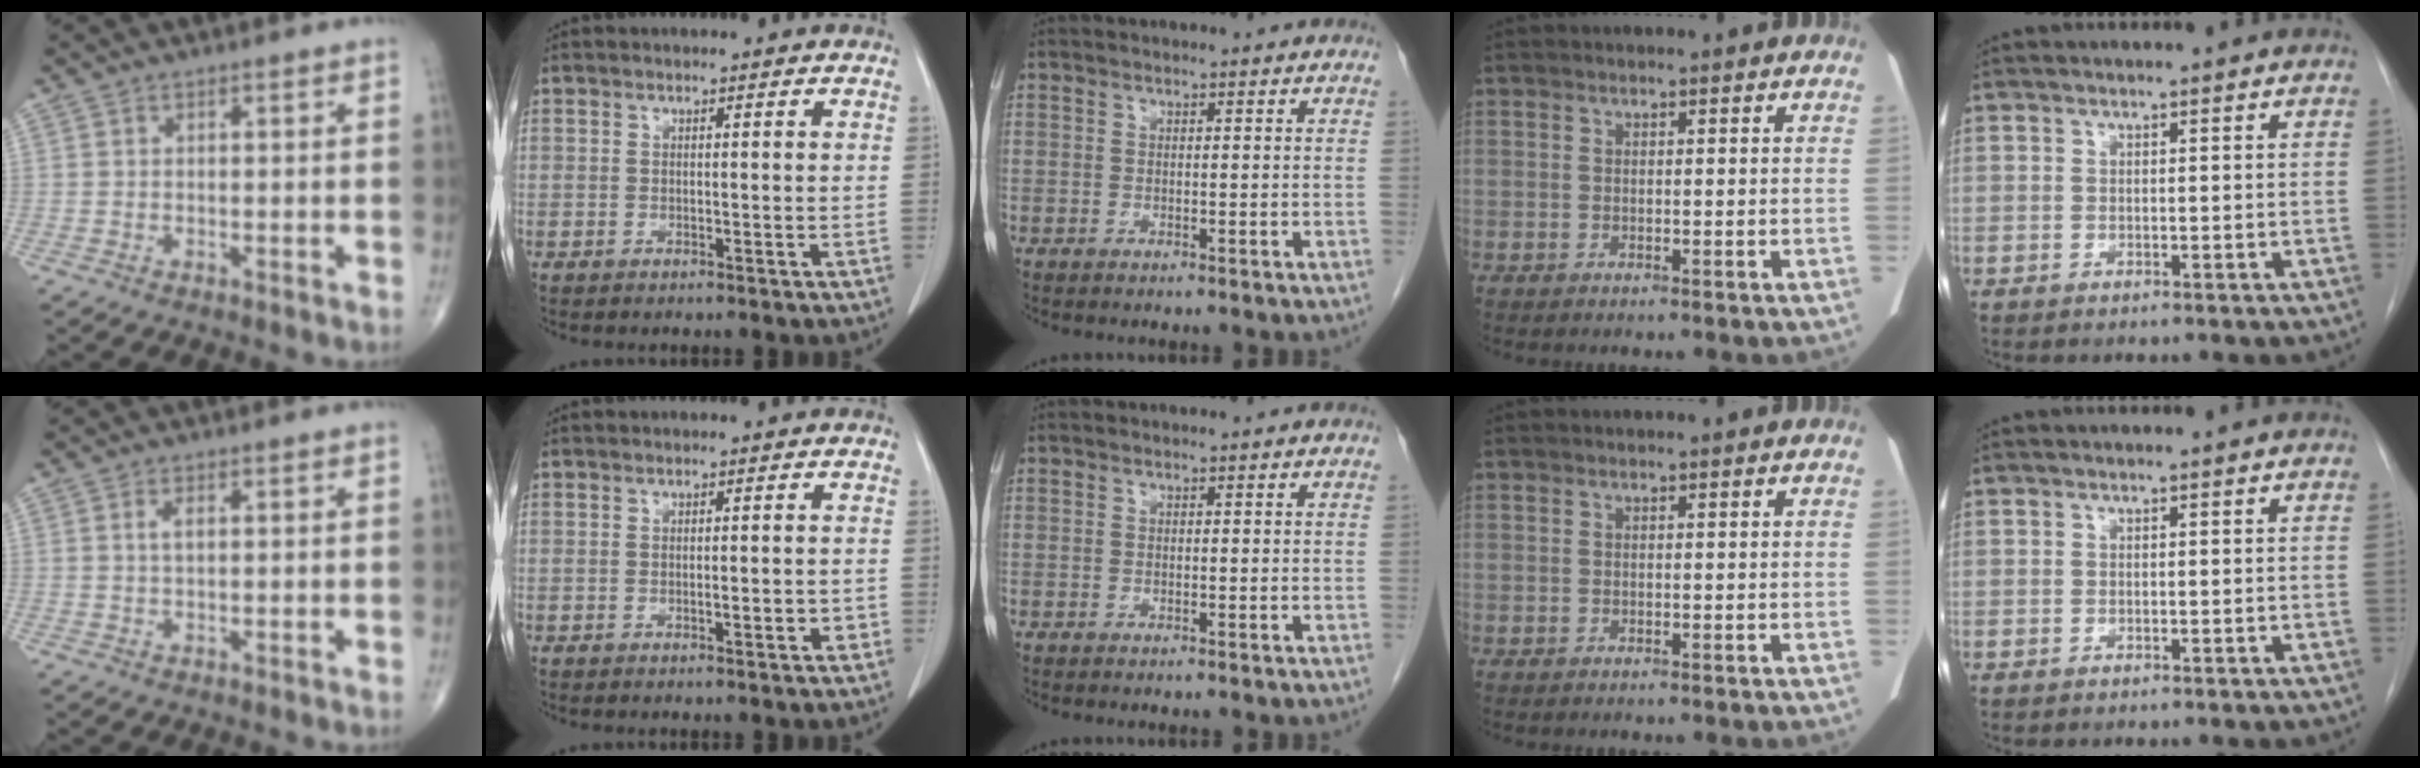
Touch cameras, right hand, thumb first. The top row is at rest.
{"thumb": {"total": 1.7, "force": [0.4, 0.8, 1.5], "torque": [-0.031, 0.003, 0.007]}, "index": {"total": 1.5, "force": [-0.5, 0.4, 1.4], "torque": [-0.018, 0.002, -0.003]}}